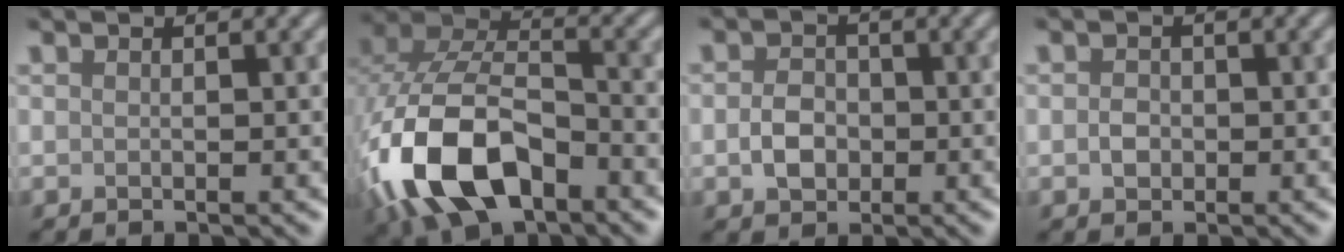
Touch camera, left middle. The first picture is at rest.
{"total": 12.1, "force": [-4.7, 7.0, 8.7], "torque": [-0.208, -0.008, -0.089]}
{"total": 2.4, "force": [-0.4, 1.9, 1.4], "torque": [-0.028, 0.003, -0.013]}
{"total": 1.1, "force": [-0.2, 1.0, 0.5], "torque": [-0.010, 0.003, -0.007]}